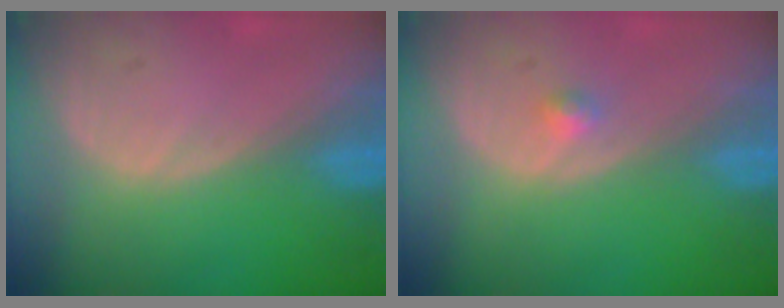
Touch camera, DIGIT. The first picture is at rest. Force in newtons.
{"total": 1.2, "press": 1.1, "slide": 0.6}